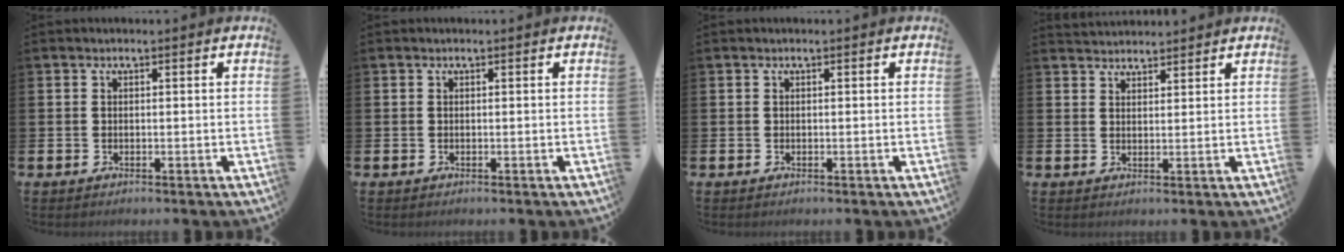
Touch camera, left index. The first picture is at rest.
{"total": 0.0}
{"total": 0.0}
{"total": 2.7, "force": [2.6, 0.6, -0.2], "torque": [0.012, -0.015, 0.046]}